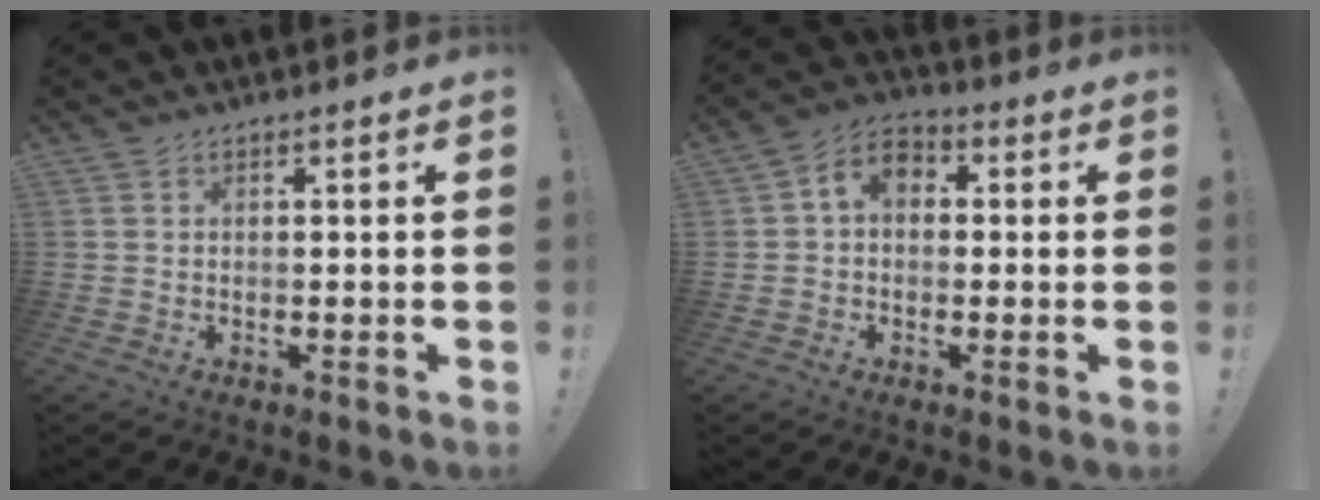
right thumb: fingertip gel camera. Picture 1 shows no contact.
{"total": 6.5, "force": [0.7, 5.0, 4.2], "torque": [-0.082, 0.009, 0.015]}